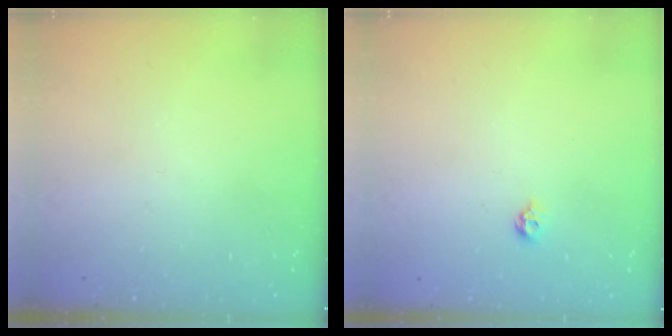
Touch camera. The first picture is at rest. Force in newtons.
{"total": 4.4, "press": 4.3, "slide": 0.9}